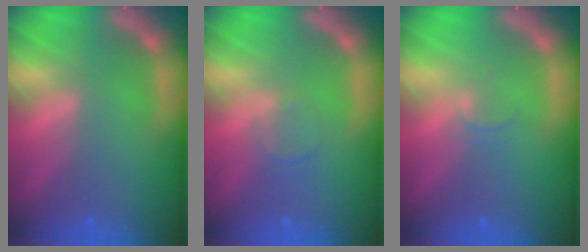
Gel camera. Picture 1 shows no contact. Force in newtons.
{"total": 1.4}
{"total": 1.0}